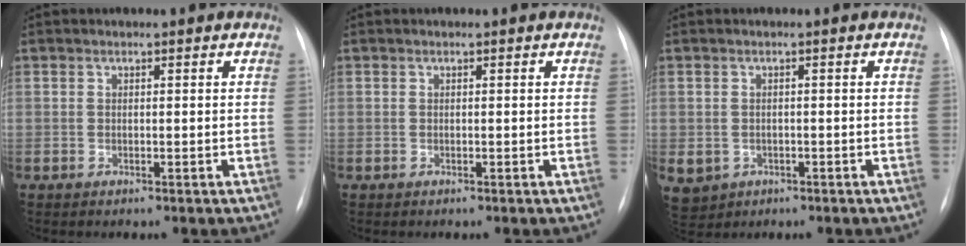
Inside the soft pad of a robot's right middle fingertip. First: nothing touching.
{"total": 0.0}
{"total": 7.2, "force": [-2.8, 6.3, 2.3], "torque": [-0.065, 0.001, -0.031]}